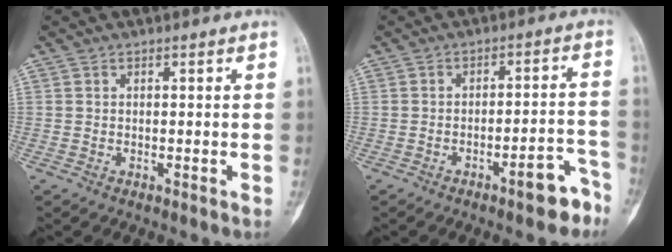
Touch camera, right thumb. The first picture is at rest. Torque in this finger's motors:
{"motor_torque": [1.19, 0.41, 0.52, -0.70, 0.12]}